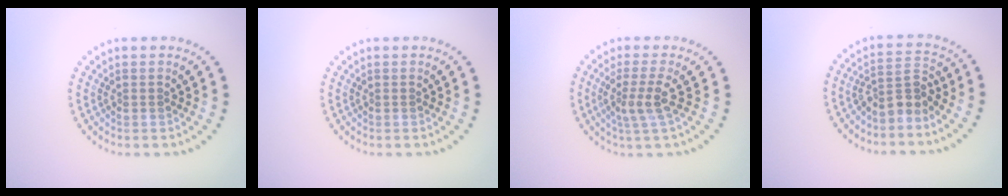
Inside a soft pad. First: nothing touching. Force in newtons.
{"total": 0.0}
{"total": 2.7, "press": 2.0, "slide": 1.8}
{"total": 2.8, "press": 2.0, "slide": 1.9}